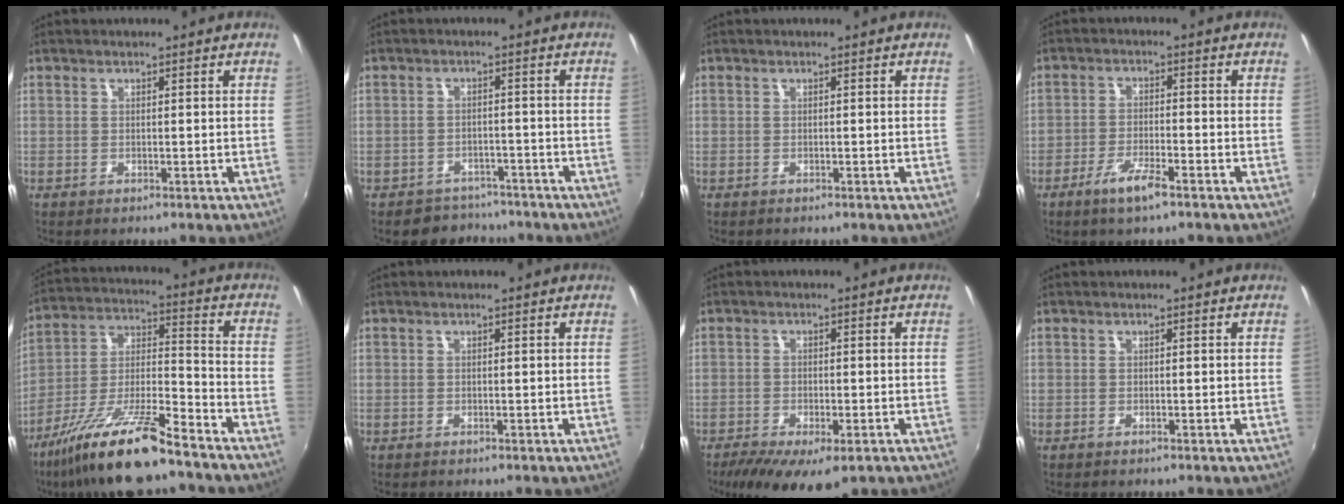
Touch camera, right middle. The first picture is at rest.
{"total": 6.1, "force": [-5.1, 3.3, 0.4], "torque": [-0.019, 0.012, -0.073]}
{"total": 0.0}
{"total": 5.8, "force": [-3.9, 1.1, 4.2], "torque": [-0.095, -0.009, -0.074]}
{"total": 16.9, "force": [-12.3, 2.7, 11.2], "torque": [-0.216, -0.017, -0.223]}
{"total": 0.0}
{"total": 10.8, "force": [-6.8, 4.1, 7.3], "torque": [-0.153, -0.040, -0.105]}
{"total": 0.0}